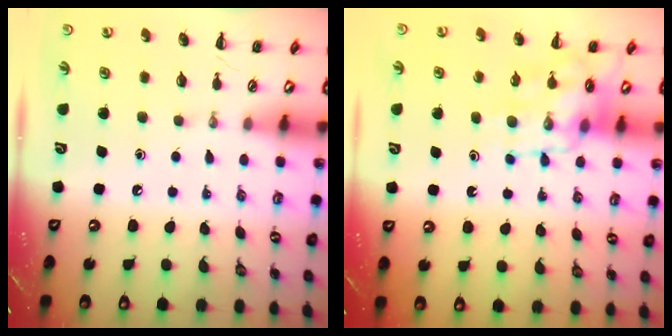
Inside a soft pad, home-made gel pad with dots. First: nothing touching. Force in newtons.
{"total": 12.0, "press": 11.7, "slide": 2.4}